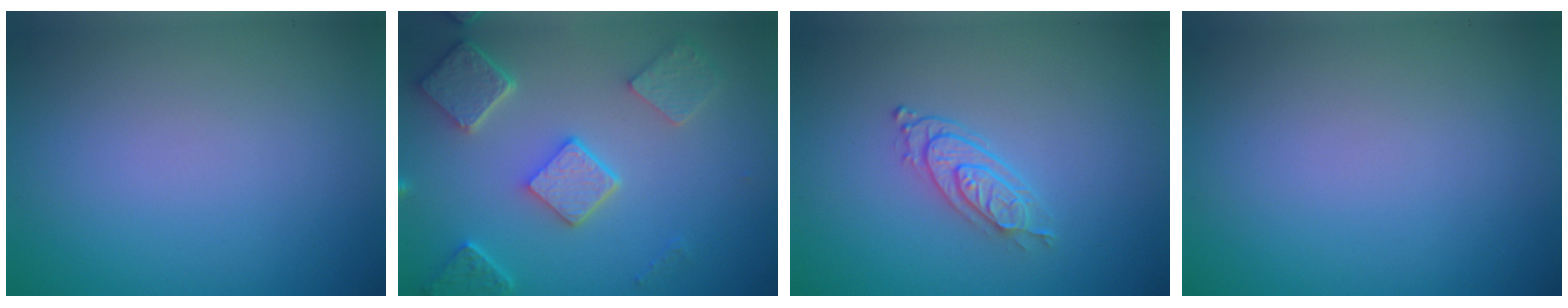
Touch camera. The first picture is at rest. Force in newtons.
{"total": 5.4, "press": 4.2, "slide": 3.4}
{"total": 2.8, "press": 2.2, "slide": 1.7}
{"total": 0.0}